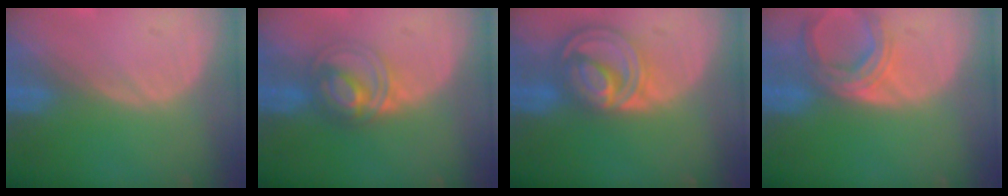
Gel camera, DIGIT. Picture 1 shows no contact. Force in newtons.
{"total": 5.9, "press": 5.4, "slide": 2.2}
{"total": 8.7, "press": 7.4, "slide": 4.6}
{"total": 5.7, "press": 5.7, "slide": 0.5}